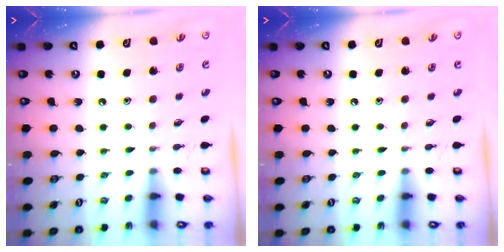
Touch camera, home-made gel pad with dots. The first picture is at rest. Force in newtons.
{"total": 0.0}